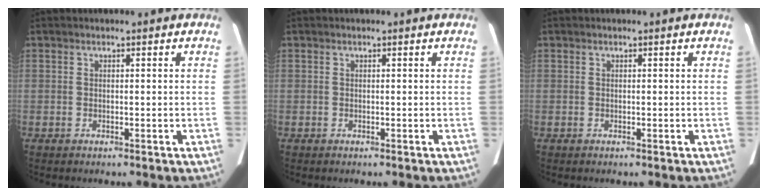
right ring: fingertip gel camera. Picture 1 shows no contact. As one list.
[{"total": 0.0}, {"total": 0.0}]